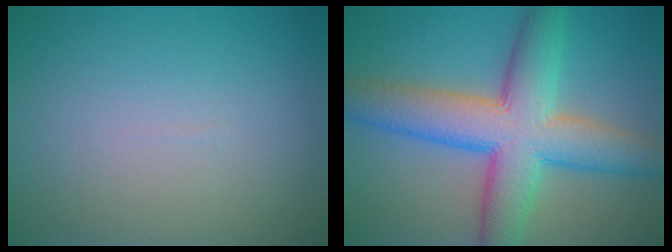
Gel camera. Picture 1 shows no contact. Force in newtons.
{"total": 9.8, "press": 9.8, "slide": 0.3}